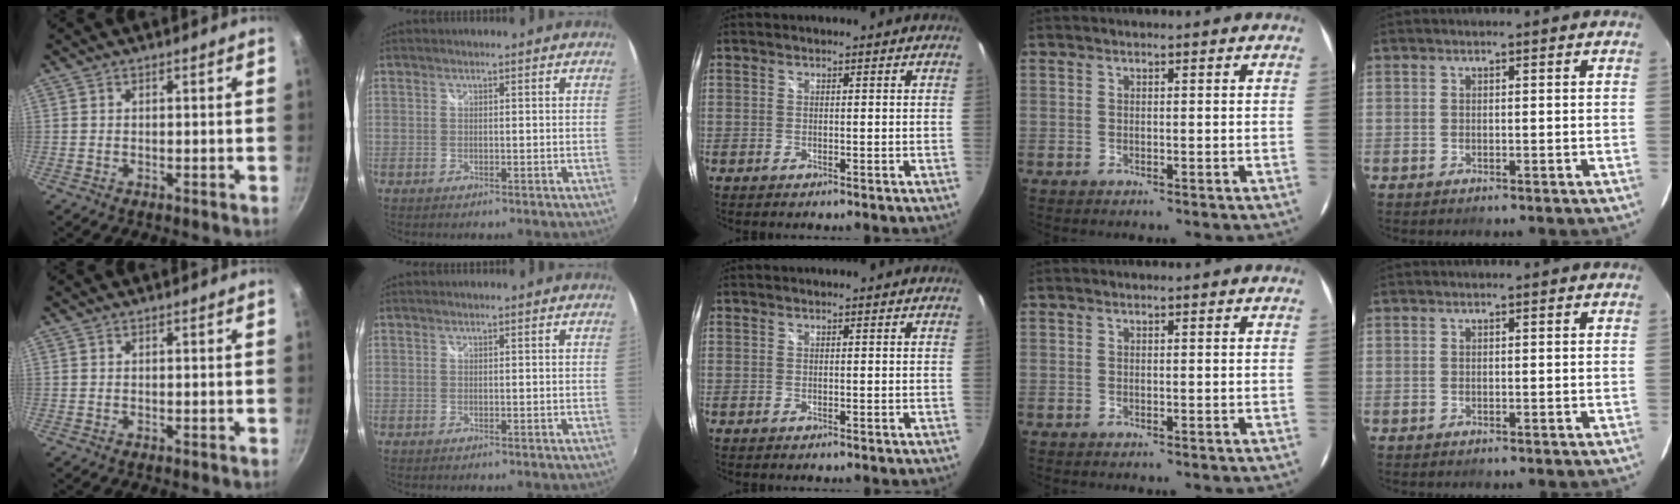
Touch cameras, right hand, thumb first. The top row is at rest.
{}